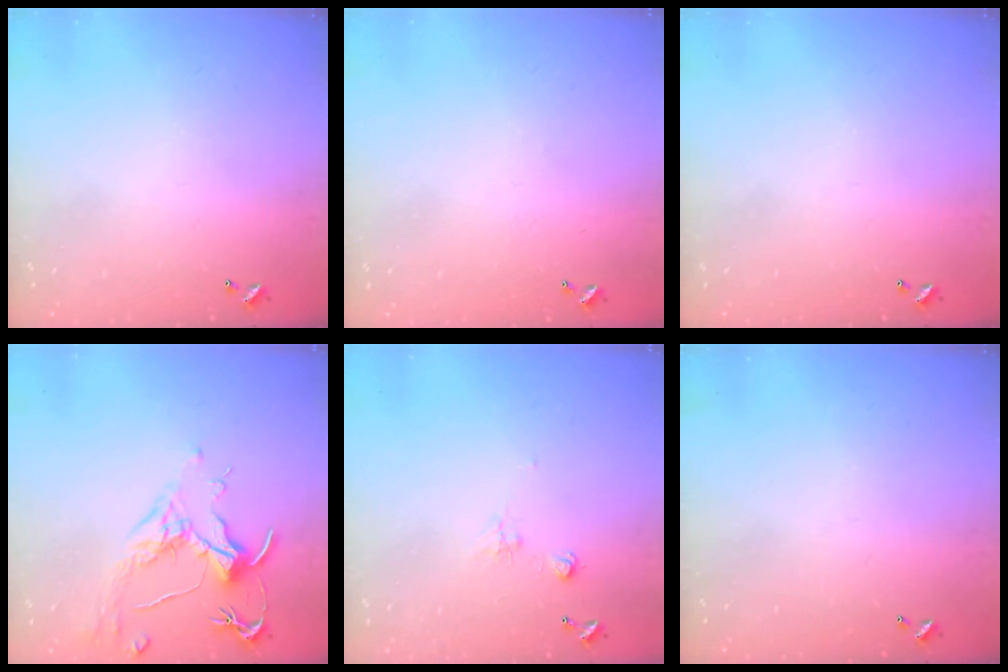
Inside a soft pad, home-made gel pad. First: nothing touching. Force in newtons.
{"total": 2.5, "press": 2.5, "slide": 0.4}
{"total": 0.0}
{"total": 1.8, "press": 1.5, "slide": 0.9}
{"total": 0.5, "press": 0.0, "slide": 0.5}
{"total": 0.0}